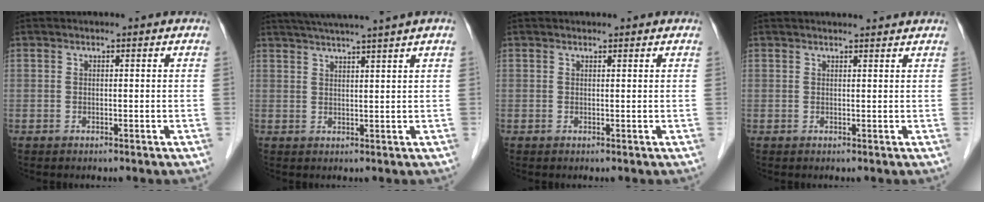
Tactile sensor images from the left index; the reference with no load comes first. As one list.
[{"total": 9.4, "force": [8.1, -1.5, 4.7], "torque": [-0.074, 0.020, 0.112]}, {"total": 1.2, "force": [1.1, 0.4, 0.2], "torque": [-0.008, 0.011, 0.018]}, {"total": 5.3, "force": [5.1, 0.4, 1.2], "torque": [-0.014, 0.025, 0.058]}]